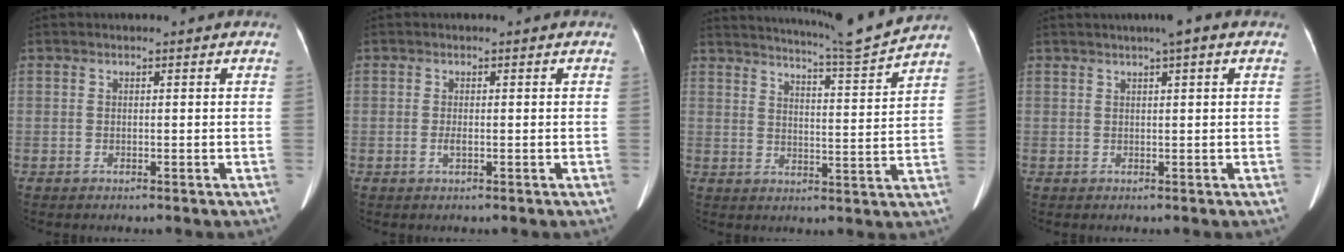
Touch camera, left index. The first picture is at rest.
{"total": 1.0, "force": [-0.3, 0.3, 1.0], "torque": [-0.021, -0.001, -0.005]}
{"total": 11.9, "force": [11.2, -2.5, 3.3], "torque": [-0.064, -0.040, 0.161]}
{"total": 3.2, "force": [1.9, 0.0, 2.6], "torque": [-0.044, 0.015, 0.026]}